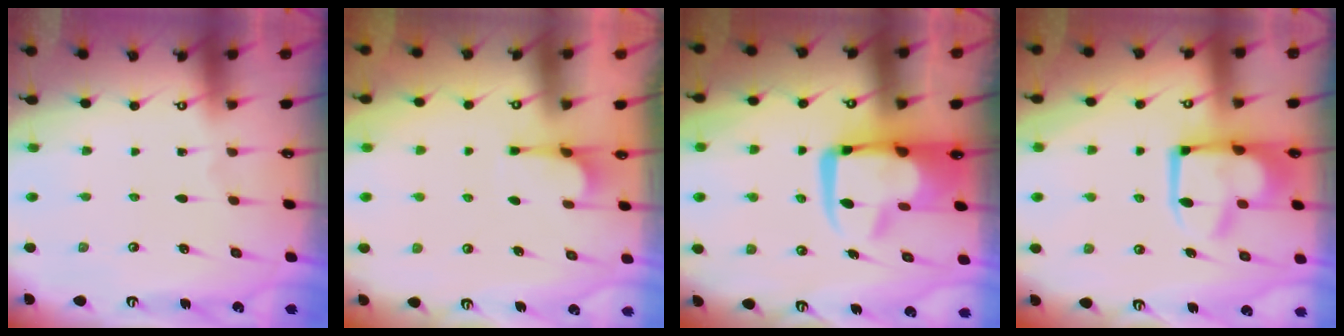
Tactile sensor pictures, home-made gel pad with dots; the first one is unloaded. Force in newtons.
{"total": 2.0, "press": 1.7, "slide": 1.1}
{"total": 13.3, "press": 13.2, "slide": 1.6}
{"total": 10.6, "press": 10.5, "slide": 1.2}